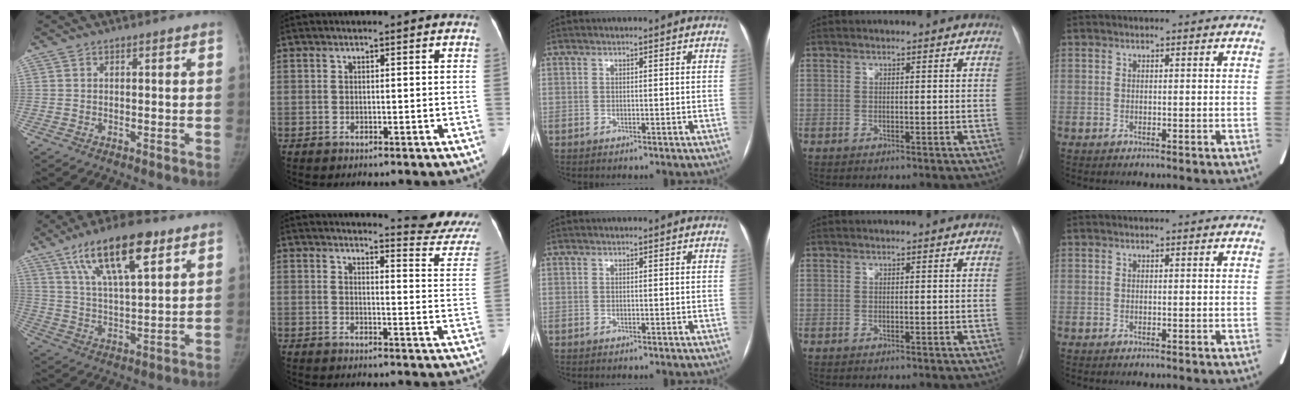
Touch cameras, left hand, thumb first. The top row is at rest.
{"thumb": {"total": 17.2, "force": [9.4, 5.7, 13.2], "torque": [-0.205, -0.024, 0.166]}, "index": {"total": 13.5, "force": [13.1, 0.3, 3.4], "torque": [-0.027, -0.097, 0.123]}}